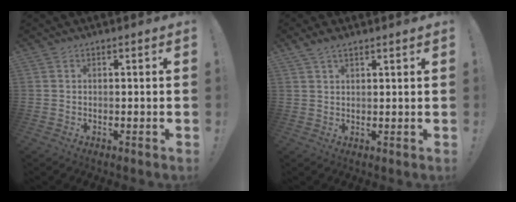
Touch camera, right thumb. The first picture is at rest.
{"total": 3.1, "force": [2.5, 0.8, 1.8], "torque": [-0.034, -0.011, 0.044]}